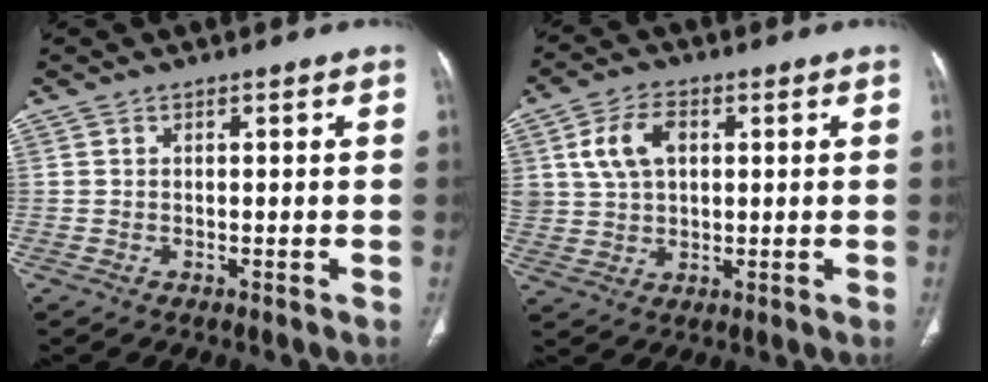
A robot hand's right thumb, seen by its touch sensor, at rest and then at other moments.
{"total": 8.3, "force": [2.4, 5.5, 5.7], "torque": [-0.102, 0.002, 0.048]}